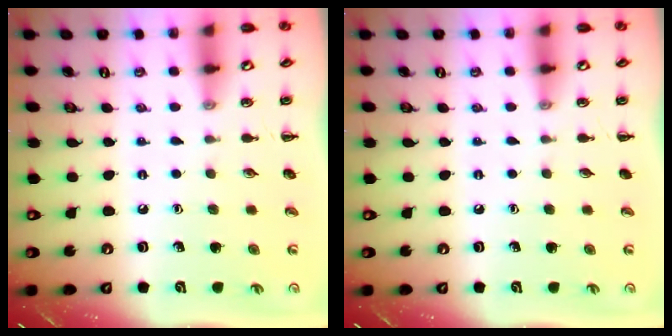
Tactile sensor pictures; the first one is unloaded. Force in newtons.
{"total": 0.0}